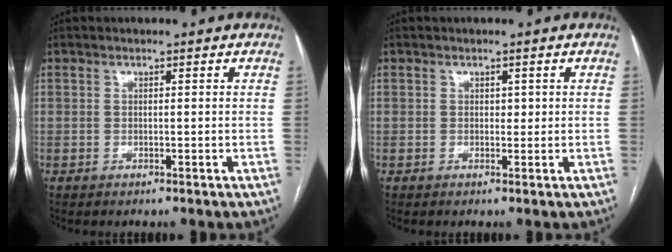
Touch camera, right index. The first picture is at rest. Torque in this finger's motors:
{"motor_torque": [0.17, 0.07, 0.03, 0.01]}